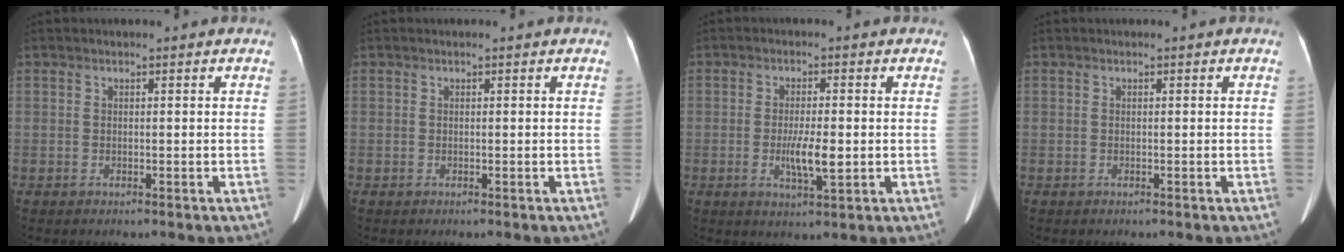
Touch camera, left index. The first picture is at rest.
{"total": 0.0}
{"total": 4.8, "force": [-0.7, 0.9, 4.6], "torque": [-0.090, -0.007, -0.012]}
{"total": 0.0}